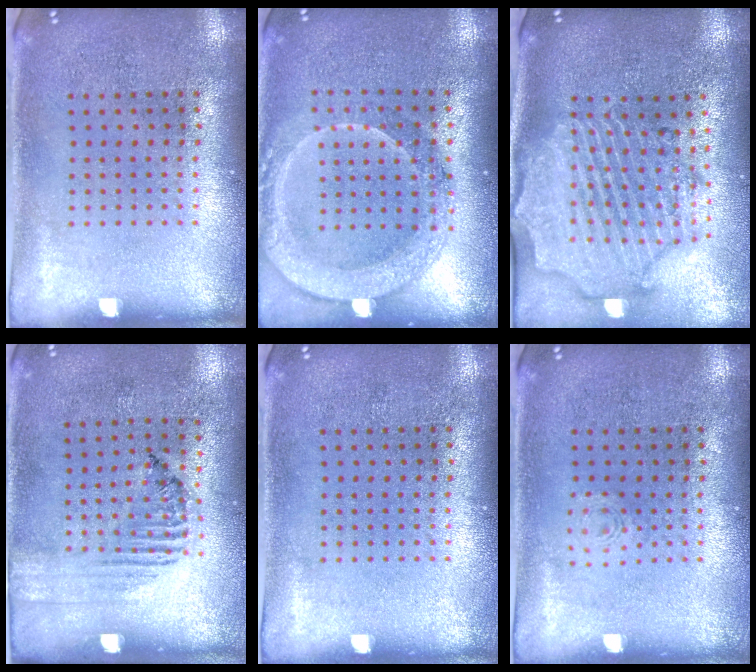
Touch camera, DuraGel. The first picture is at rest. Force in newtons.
{"total": 1.9, "press": 1.8, "slide": 0.6}
{"total": 3.0, "press": 2.6, "slide": 1.5}
{"total": 1.5, "press": 1.1, "slide": 1.1}
{"total": 0.0}
{"total": 0.7, "press": 0.7, "slide": 0.1}